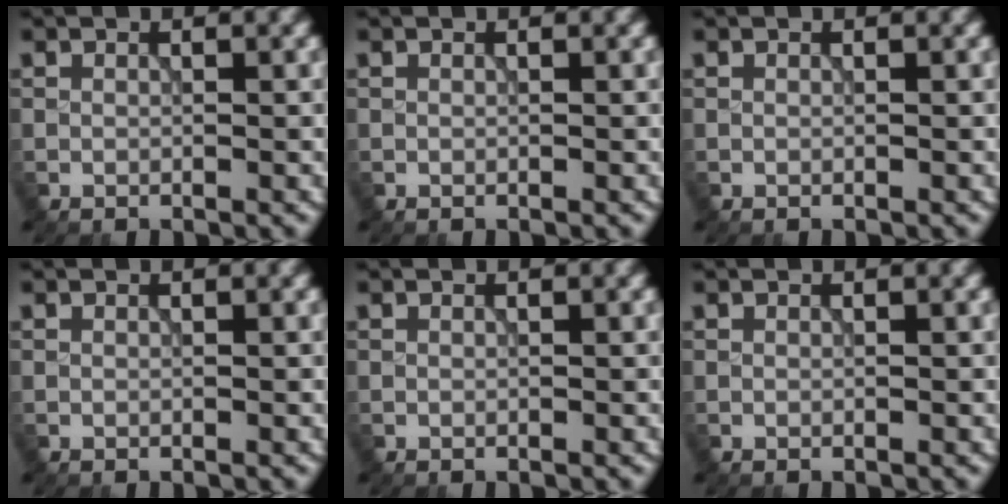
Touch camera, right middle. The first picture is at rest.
{"total": 0.0}
{"total": 0.0}
{"total": 0.0}
{"total": 0.0}
{"total": 0.0}